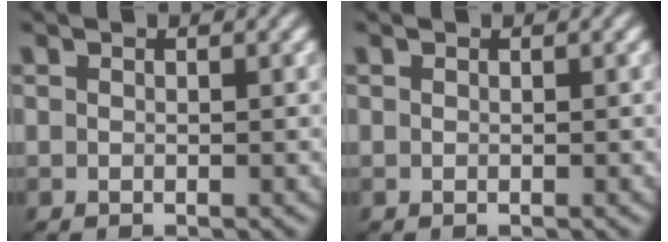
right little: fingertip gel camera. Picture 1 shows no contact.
{"total": 0.0}